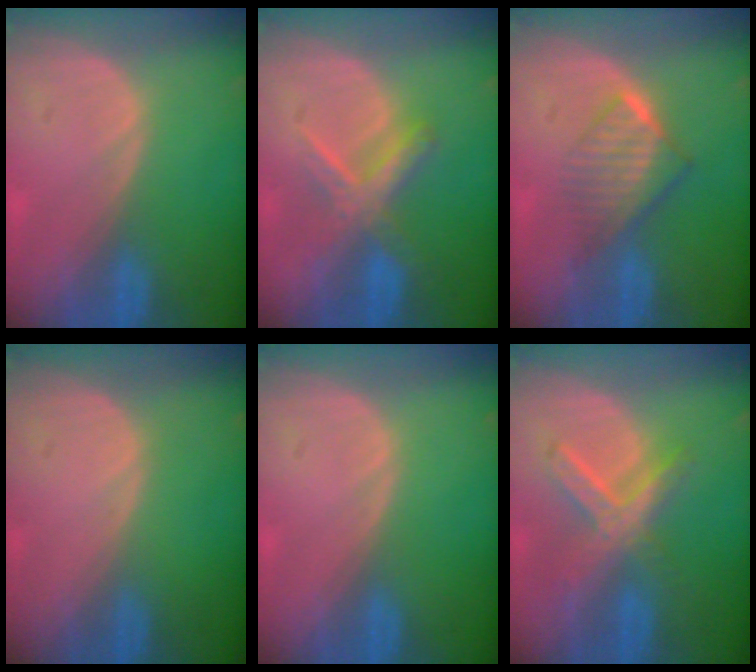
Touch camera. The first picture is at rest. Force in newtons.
{"total": 5.8, "press": 5.8, "slide": 0.5}
{"total": 6.5, "press": 5.5, "slide": 3.4}
{"total": 0.0}
{"total": 0.0}
{"total": 6.9, "press": 6.2, "slide": 3.1}